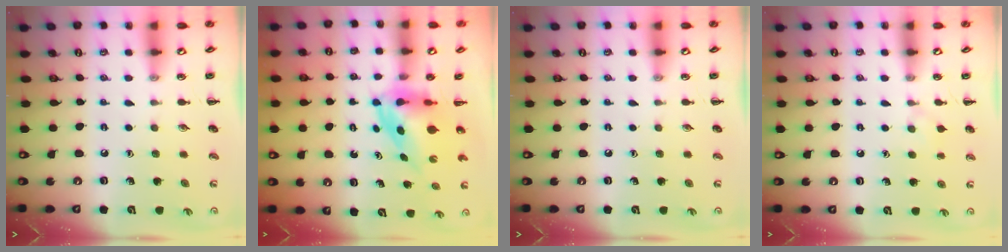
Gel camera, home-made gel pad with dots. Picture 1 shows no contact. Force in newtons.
{"total": 3.7, "press": 3.6, "slide": 0.9}
{"total": 0.0}
{"total": 5.1, "press": 4.8, "slide": 1.7}